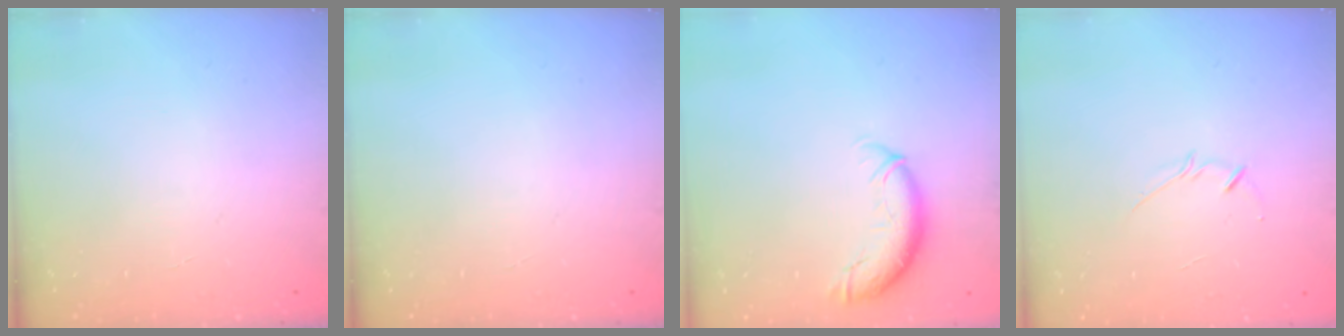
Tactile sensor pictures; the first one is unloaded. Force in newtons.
{"total": 0.0}
{"total": 9.8, "press": 9.6, "slide": 1.9}
{"total": 2.5, "press": 2.4, "slide": 0.5}